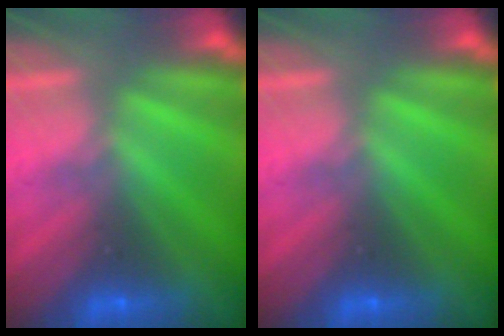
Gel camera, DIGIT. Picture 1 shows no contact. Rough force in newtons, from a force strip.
{"total": 0.0}